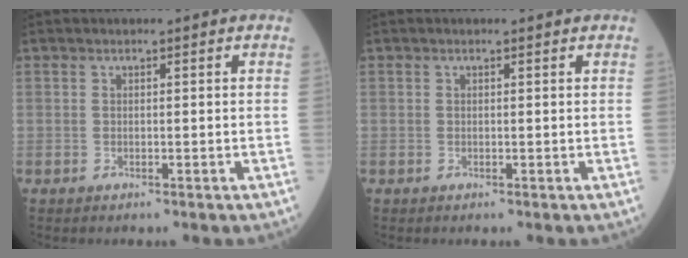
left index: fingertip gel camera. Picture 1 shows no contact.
{"total": 0.6, "force": [0.5, 0.0, 0.3], "torque": [-0.009, 0.004, 0.006]}